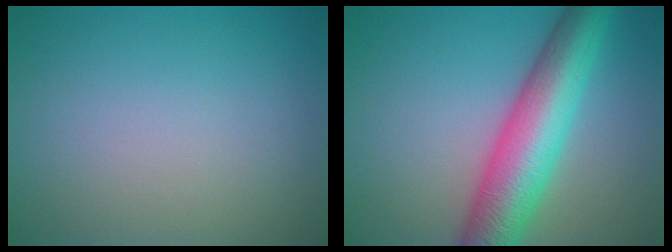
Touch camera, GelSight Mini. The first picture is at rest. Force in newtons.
{"total": 9.1, "press": 9.1, "slide": 0.3}